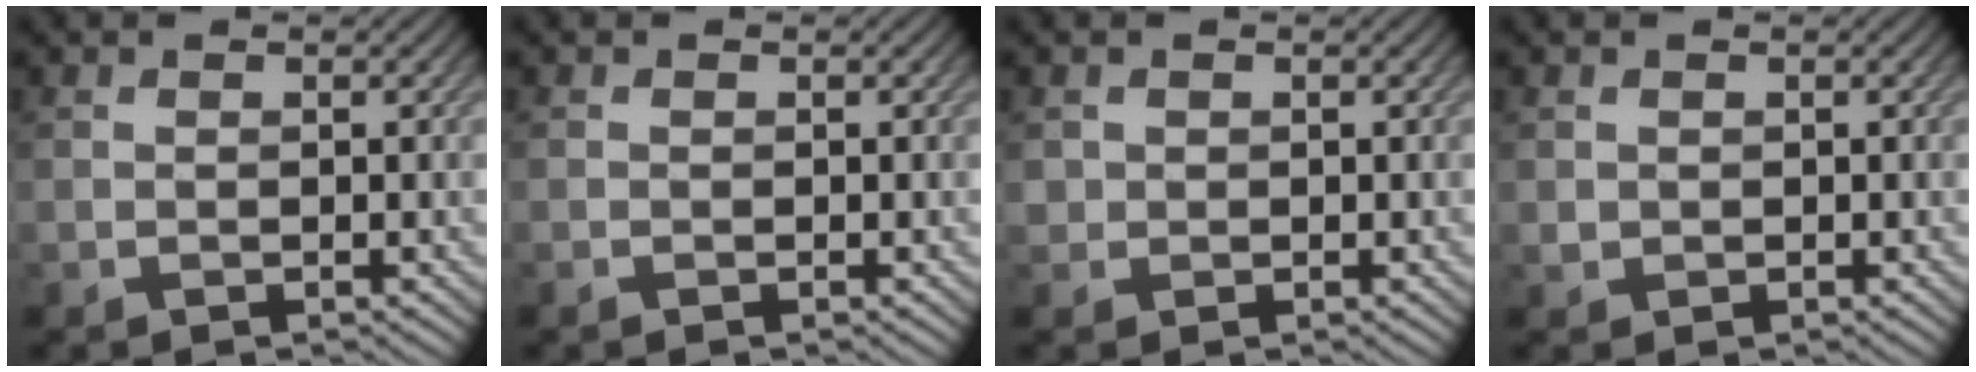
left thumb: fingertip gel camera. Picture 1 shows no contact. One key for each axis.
{"total": 0.0}
{"total": 1.1, "fx": 0.2, "fy": 1.0, "fz": 0.1, "tx": -0.001, "ty": -0.001, "tz": 0.003}
{"total": 0.7, "fx": 0.2, "fy": 0.7, "fz": 0.1, "tx": -0.003, "ty": -0.002, "tz": 0.003}